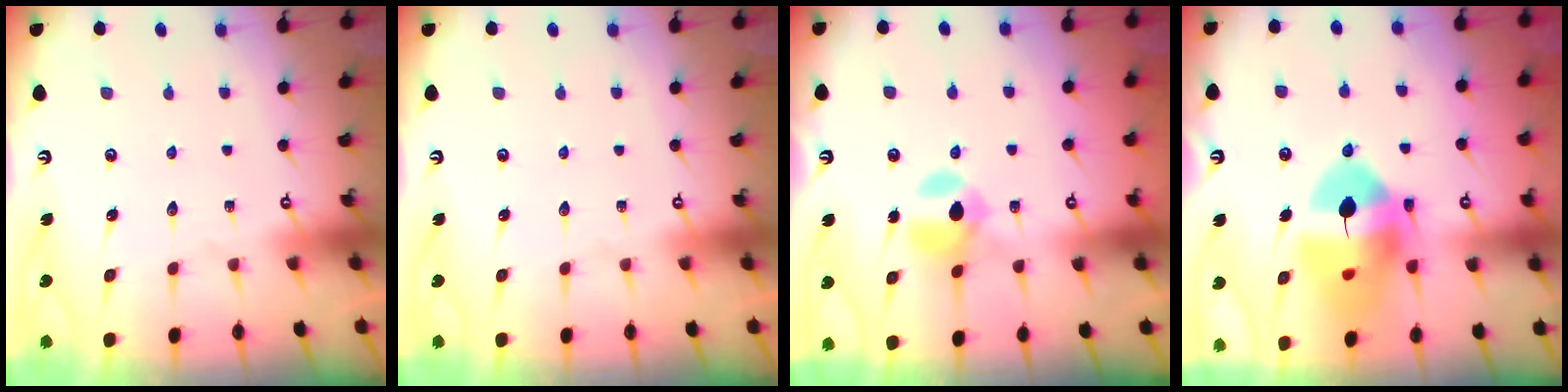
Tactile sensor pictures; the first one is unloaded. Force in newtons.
{"total": 0.0}
{"total": 9.9, "press": 9.9, "slide": 0.8}
{"total": 17.0, "press": 16.9, "slide": 2.2}